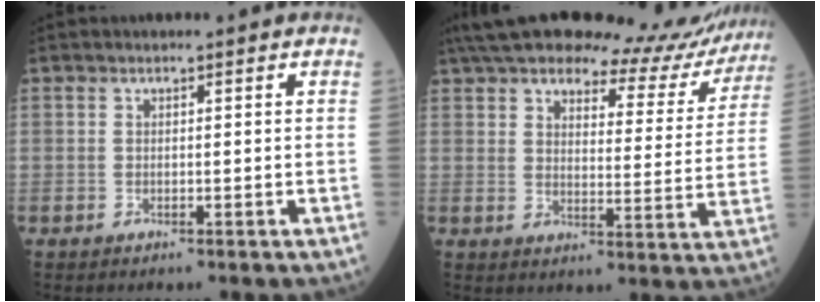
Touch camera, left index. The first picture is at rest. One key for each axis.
{"total": 21.5, "fx": 19.5, "fy": 5.0, "fz": 7.4, "tx": -0.111, "ty": -0.027, "tz": 0.245}